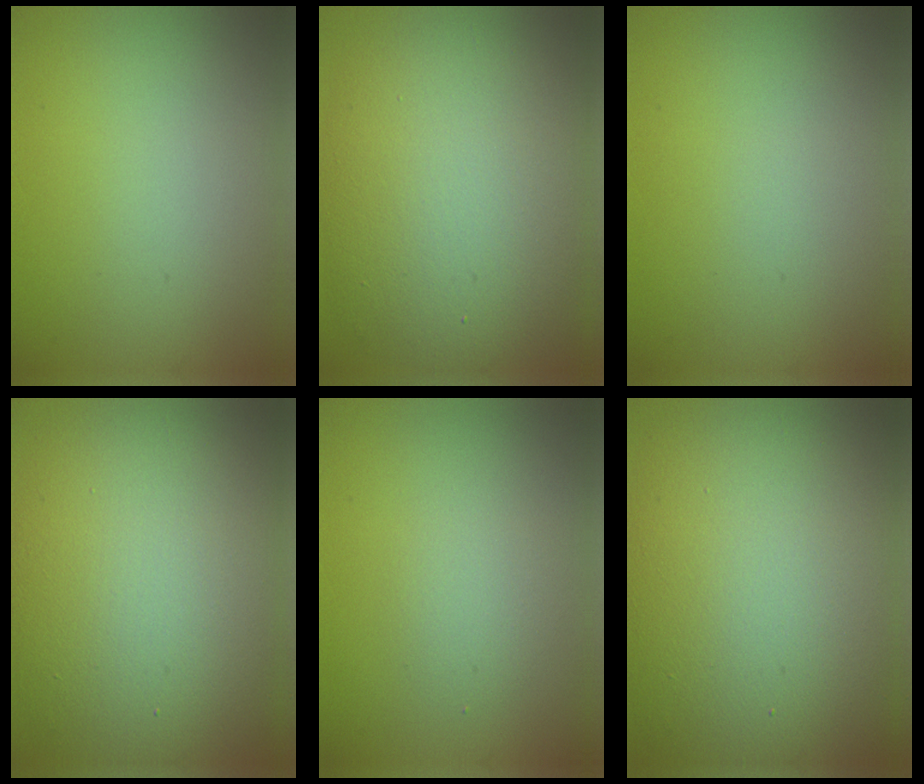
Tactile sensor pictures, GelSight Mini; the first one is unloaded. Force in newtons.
{"total": 12.9, "press": 12.9, "slide": 0.9}
{"total": 0.0}
{"total": 14.9, "press": 14.8, "slide": 0.7}
{"total": 1.7, "press": 1.7, "slide": 0.2}
{"total": 16.3, "press": 16.2, "slide": 1.2}